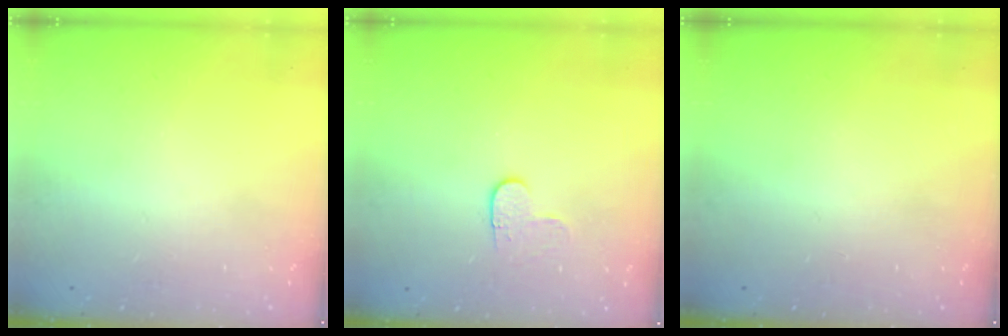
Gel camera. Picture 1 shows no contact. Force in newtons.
{"total": 4.2, "press": 4.2, "slide": 0.5}
{"total": 0.0}